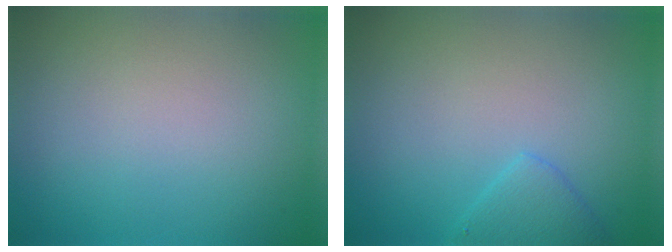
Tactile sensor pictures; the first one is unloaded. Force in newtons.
{"total": 2.1, "press": 2.1, "slide": 0.1}